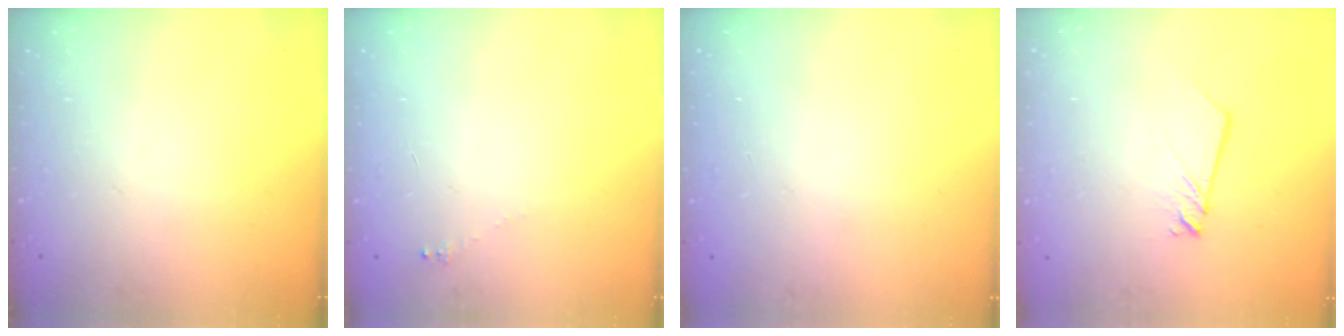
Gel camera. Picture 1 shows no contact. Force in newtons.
{"total": 1.7, "press": 1.6, "slide": 0.2}
{"total": 0.0}
{"total": 2.5, "press": 2.5, "slide": 0.1}